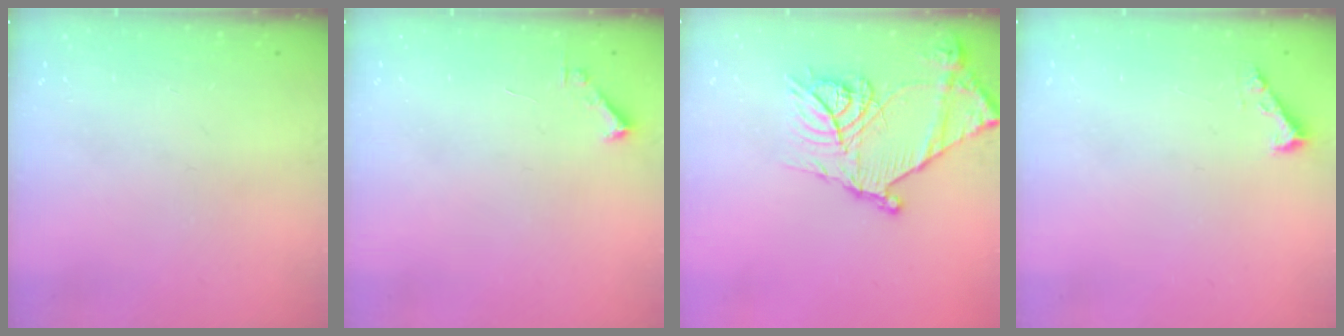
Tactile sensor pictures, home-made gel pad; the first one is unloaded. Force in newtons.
{"total": 1.7, "press": 1.7, "slide": 0.2}
{"total": 18.1, "press": 18.1, "slide": 1.2}
{"total": 2.3, "press": 2.3, "slide": 0.3}